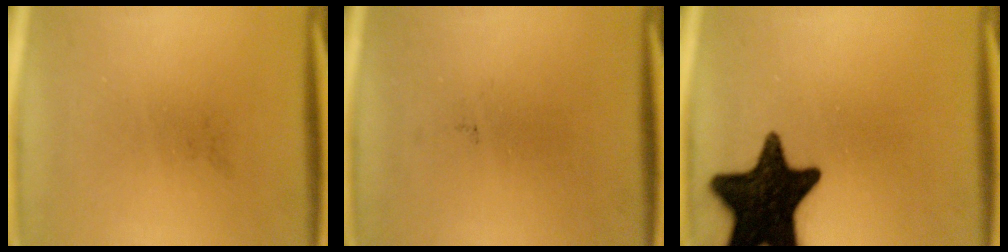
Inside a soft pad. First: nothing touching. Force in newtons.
{"total": 0.0}
{"total": 18.8}